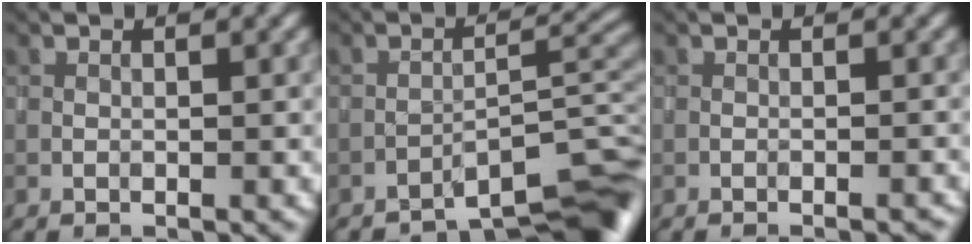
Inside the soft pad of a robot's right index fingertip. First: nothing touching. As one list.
[{"total": 8.1, "force": [-6.5, 1.3, 4.6], "torque": [-0.044, 0.006, -0.097]}, {"total": 1.4, "force": [-1.3, 0.1, 0.6], "torque": [-0.007, 0.013, -0.015]}]